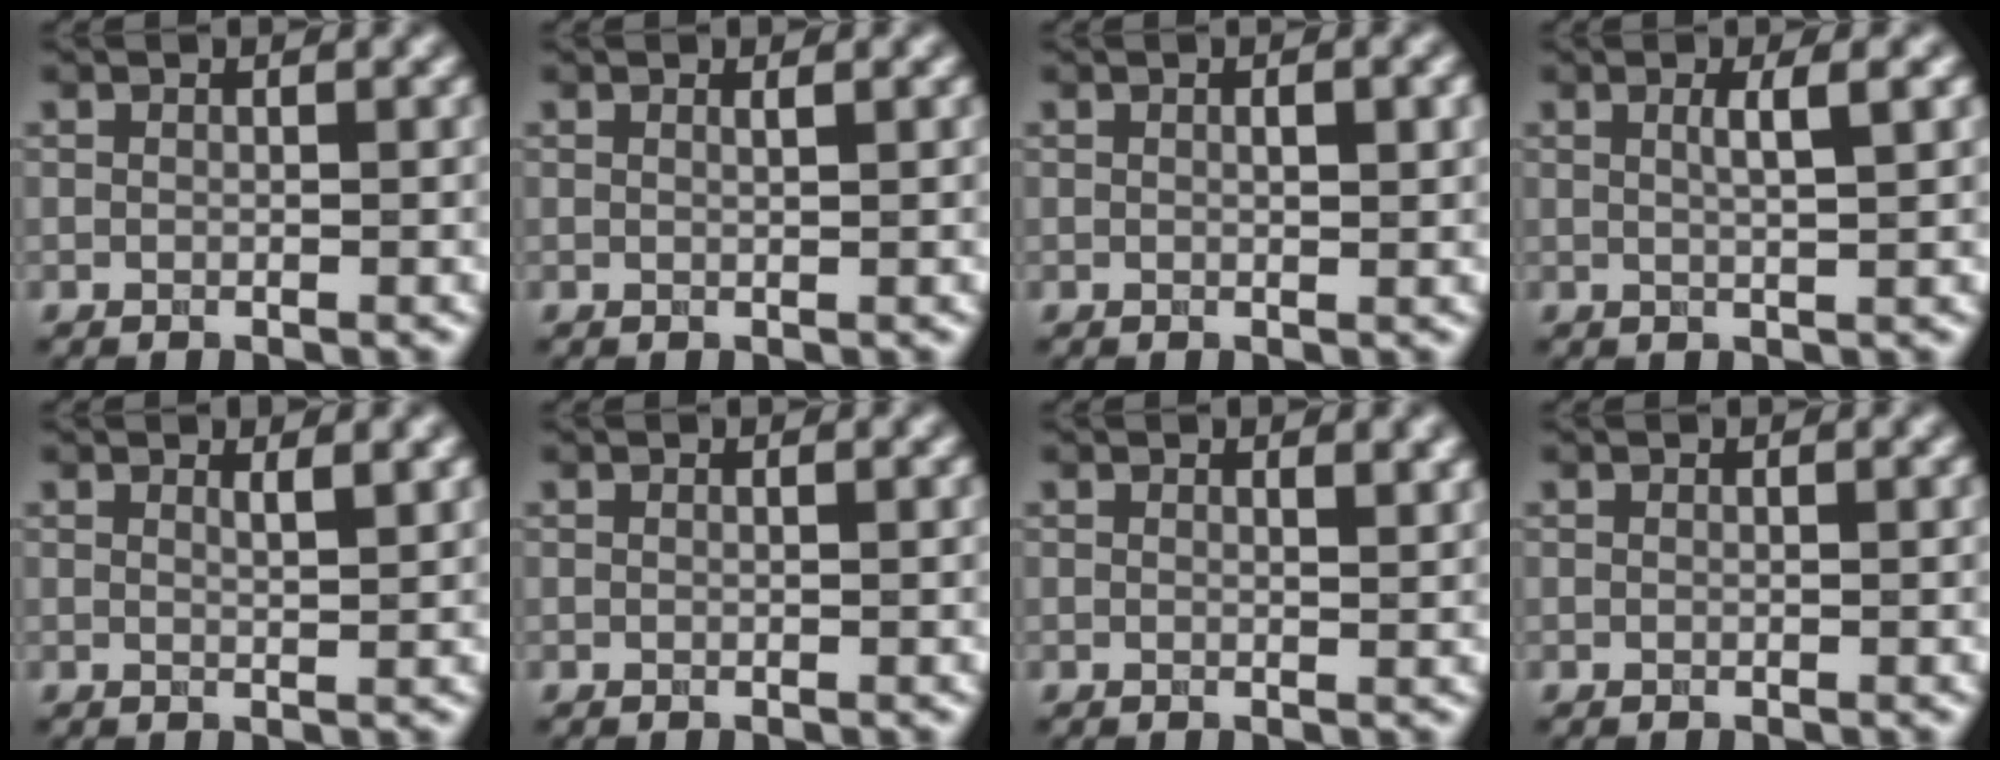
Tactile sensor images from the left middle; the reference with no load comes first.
{"total": 0.7, "force": [0.4, 0.2, 0.5], "torque": [-0.002, -0.001, 0.002]}
{"total": 1.7, "force": [0.4, 0.4, 1.6], "torque": [-0.023, 0.001, 0.007]}
{"total": 2.6, "force": [0.7, 0.7, 2.4], "torque": [-0.030, 0.005, 0.005]}
{"total": 1.6, "force": [1.0, 0.5, 1.1], "torque": [-0.009, 0.001, 0.013]}
{"total": 0.0}
{"total": 1.5, "force": [0.9, 0.5, 1.1], "torque": [-0.011, -0.001, 0.014]}
{"total": 0.0}